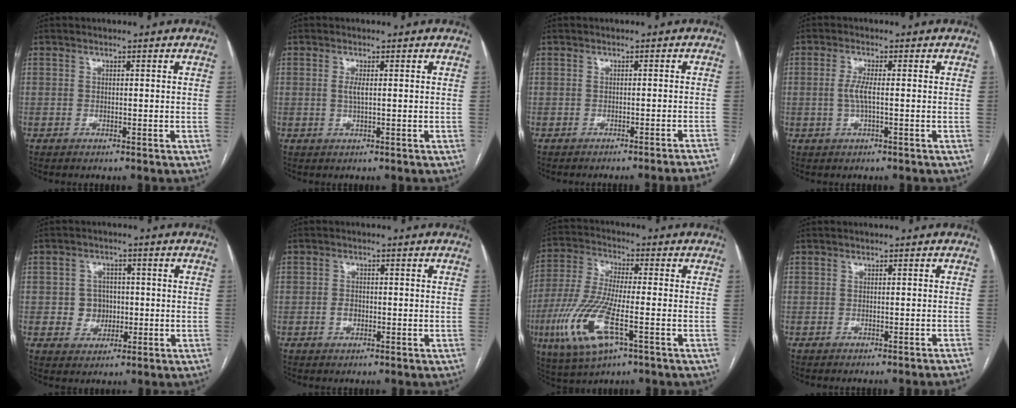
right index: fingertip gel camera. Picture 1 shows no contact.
{"total": 1.6, "force": [0.2, 0.2, 1.6], "torque": [-0.039, 0.000, 0.004]}
{"total": 8.9, "force": [-8.4, -2.2, 1.9], "torque": [0.002, -0.022, -0.091]}
{"total": 2.9, "force": [-0.2, 0.3, 2.9], "torque": [-0.064, -0.001, -0.004]}
{"total": 4.4, "force": [-0.3, 4.2, 1.3], "torque": [-0.015, 0.012, 0.001]}
{"total": 1.7, "force": [-0.5, 1.2, 1.1], "torque": [-0.020, 0.004, -0.006]}
{"total": 13.7, "force": [-4.9, 3.0, 12.4], "torque": [-0.276, -0.021, -0.091]}
{"total": 3.7, "force": [-3.3, -1.1, 1.2], "torque": [-0.004, -0.007, -0.037]}